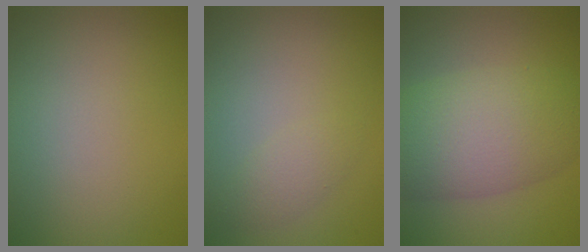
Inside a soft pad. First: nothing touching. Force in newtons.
{"total": 1.5, "press": 1.5, "slide": 0.1}
{"total": 8.7, "press": 8.7, "slide": 0.4}